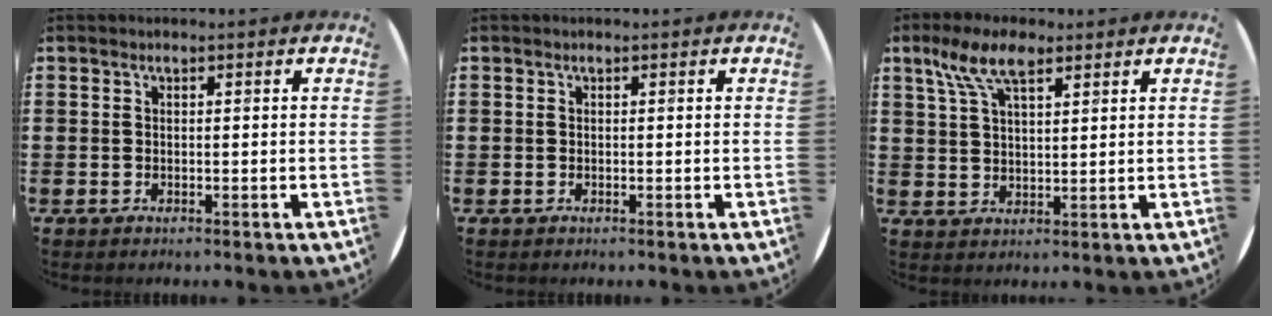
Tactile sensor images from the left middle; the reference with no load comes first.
{"total": 0.0}
{"total": 7.1, "force": [4.5, 2.9, 4.6], "torque": [-0.102, 0.008, 0.081]}